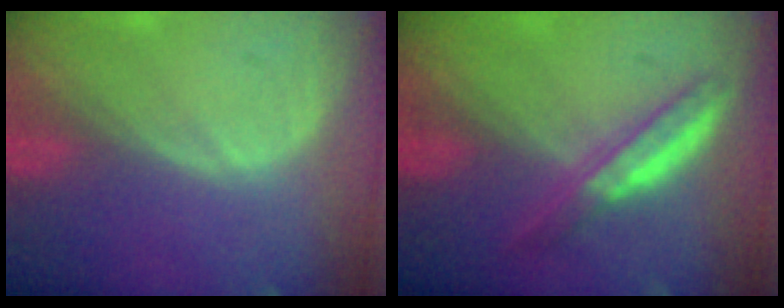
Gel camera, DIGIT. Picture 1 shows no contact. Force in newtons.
{"total": 4.6, "press": 4.6, "slide": 0.1}